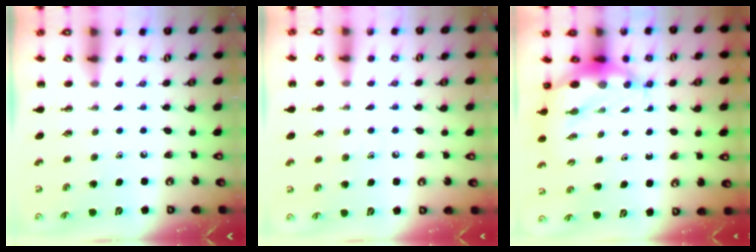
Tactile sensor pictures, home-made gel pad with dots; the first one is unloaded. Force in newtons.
{"total": 4.8, "press": 4.6, "slide": 1.2}
{"total": 6.8, "press": 6.6, "slide": 1.8}